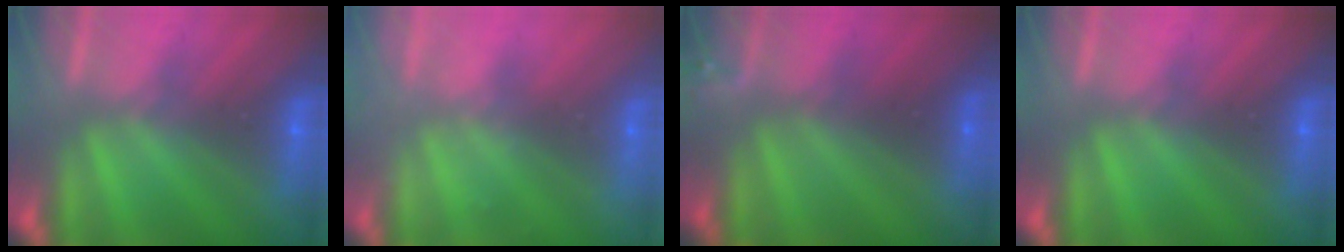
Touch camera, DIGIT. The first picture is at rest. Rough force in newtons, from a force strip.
{"total": 2.3}
{"total": 4.0}
{"total": 0.0}